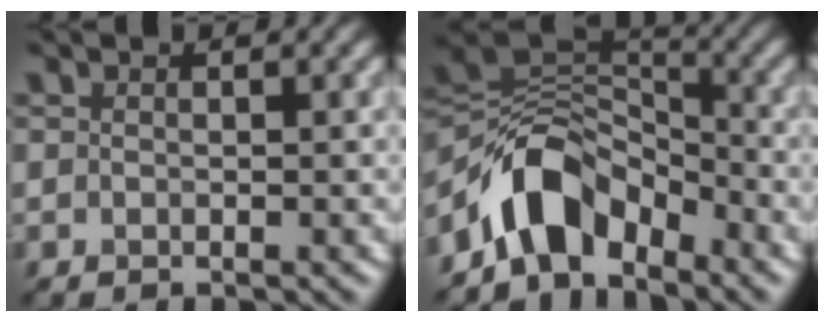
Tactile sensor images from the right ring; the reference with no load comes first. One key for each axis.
{"total": 6.7, "fx": -4.5, "fy": 3.7, "fz": 3.3, "tx": -0.039, "ty": 0.004, "tz": -0.094}